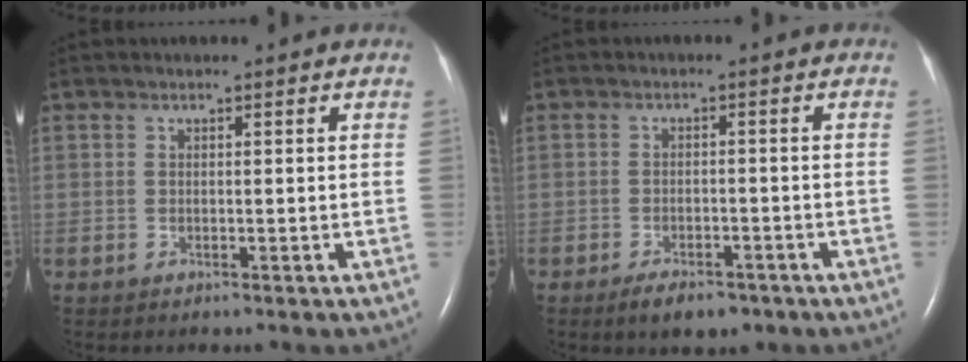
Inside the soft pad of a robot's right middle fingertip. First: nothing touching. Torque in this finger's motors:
{"motor_torque": [0.44, -0.29, 0.06, 0.02]}